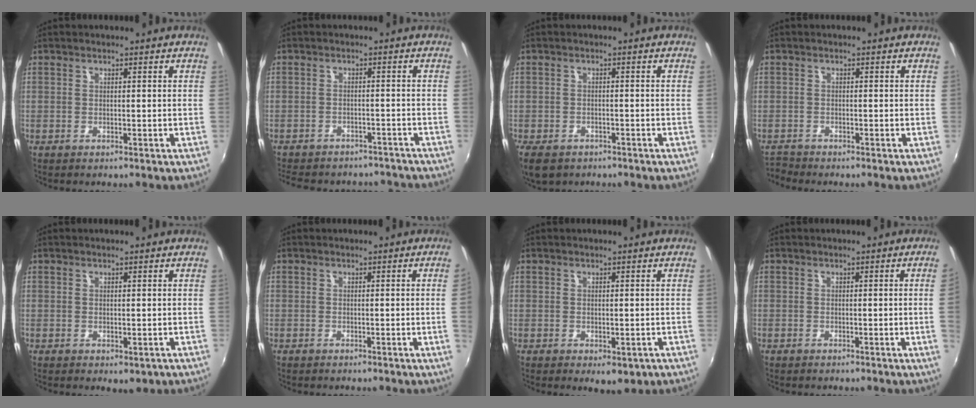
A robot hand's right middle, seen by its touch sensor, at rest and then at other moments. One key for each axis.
{"total": 15.1, "fx": -13.0, "fy": 5.7, "fz": 5.1, "tx": -0.120, "ty": 0.001, "tz": -0.165}
{"total": 7.3, "fx": -4.7, "fy": 4.3, "fz": 3.6, "tx": -0.091, "ty": -0.027, "tz": -0.079}
{"total": 1.9, "fx": -1.9, "fy": 0.1, "fz": -0.2, "tx": -0.003, "ty": -0.010, "tz": -0.044}
{"total": 1.6, "fx": -0.1, "fy": 1.1, "fz": 1.1, "tx": -0.017, "ty": -0.006, "tz": 0.000}
{"total": 2.2, "fx": 0.0, "fy": -1.4, "fz": 1.7, "tx": -0.021, "ty": -0.014, "tz": 0.005}
{"total": 3.5, "fx": -1.2, "fy": 2.2, "fz": 2.5, "tx": -0.039, "ty": -0.014, "tz": -0.013}
{"total": 2.6, "fx": 0.0, "fy": -1.6, "fz": 2.0, "tx": -0.028, "ty": -0.014, "tz": 0.006}